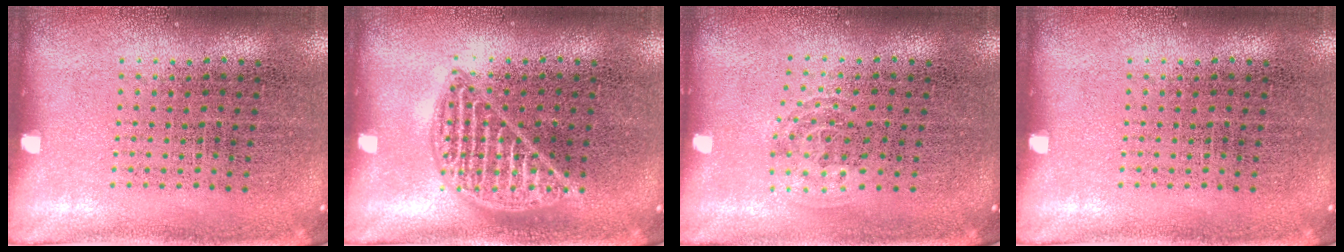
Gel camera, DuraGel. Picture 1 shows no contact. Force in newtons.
{"total": 2.0, "press": 2.0, "slide": 0.2}
{"total": 0.9, "press": 0.6, "slide": 0.7}
{"total": 0.0}